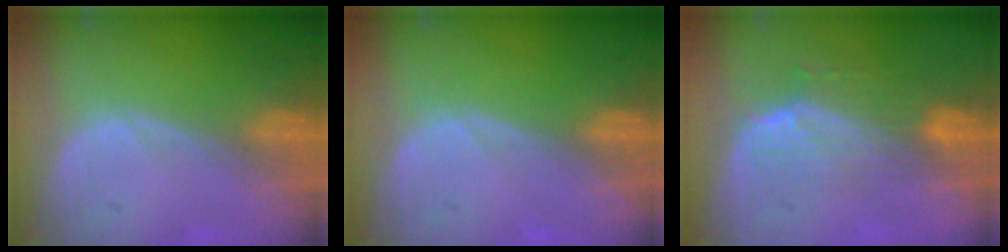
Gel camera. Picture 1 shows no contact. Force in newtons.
{"total": 0.0}
{"total": 7.5, "press": 6.7, "slide": 3.3}